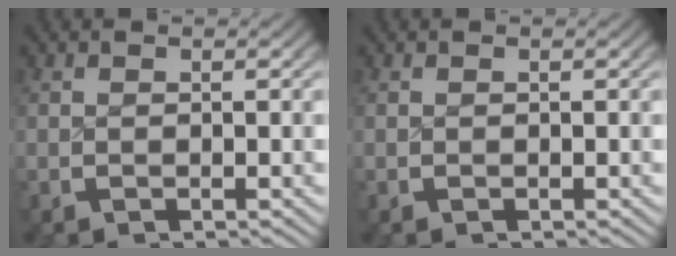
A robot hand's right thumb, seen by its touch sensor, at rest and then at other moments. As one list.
[{"total": 0.0}]